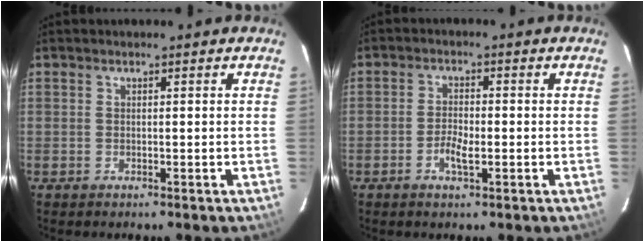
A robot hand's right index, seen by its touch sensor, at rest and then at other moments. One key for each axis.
{"total": 3.3, "fx": -1.3, "fy": 1.3, "fz": 2.8, "tx": -0.062, "ty": 0.000, "tz": -0.024}